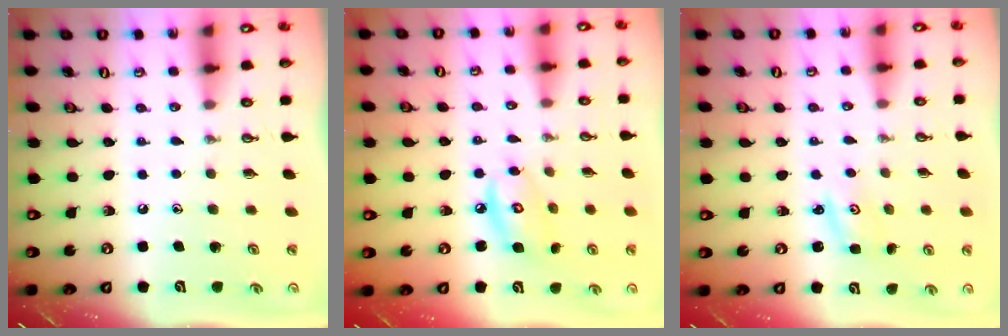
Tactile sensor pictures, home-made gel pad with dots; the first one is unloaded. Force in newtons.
{"total": 8.2, "press": 8.2, "slide": 0.6}
{"total": 1.8, "press": 1.8, "slide": 0.3}